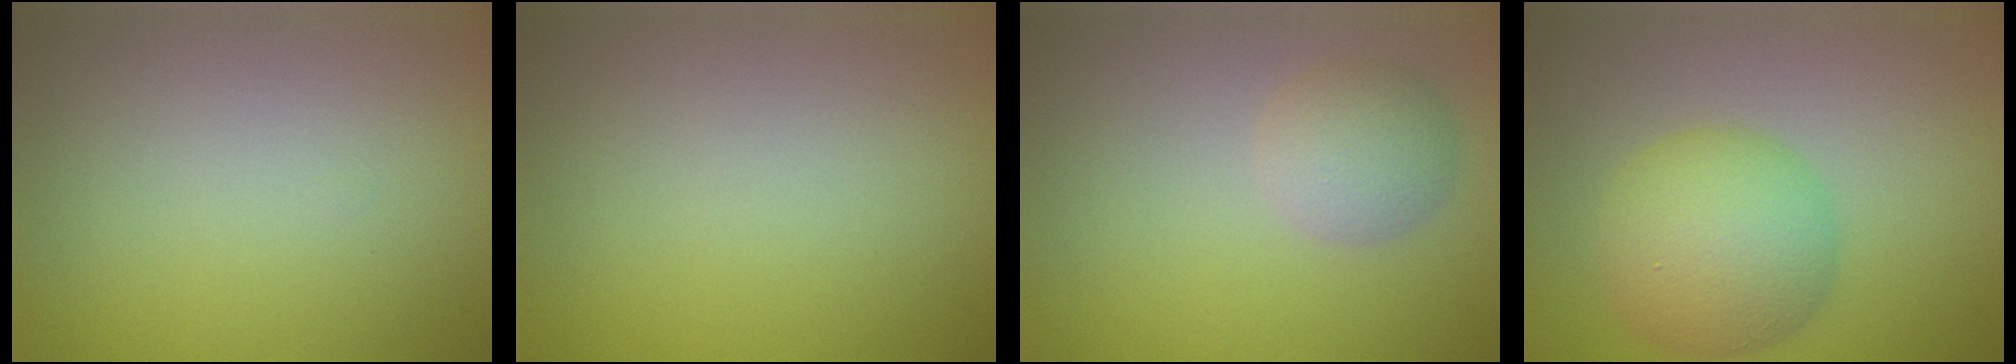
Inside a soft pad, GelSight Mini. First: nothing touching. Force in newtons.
{"total": 0.0}
{"total": 2.8, "press": 2.8, "slide": 0.1}
{"total": 6.5, "press": 6.5, "slide": 0.2}